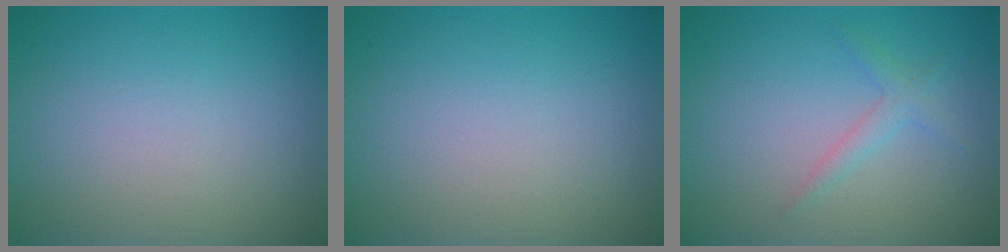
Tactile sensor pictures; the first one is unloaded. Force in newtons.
{"total": 0.0}
{"total": 1.4, "press": 1.4, "slide": 0.0}